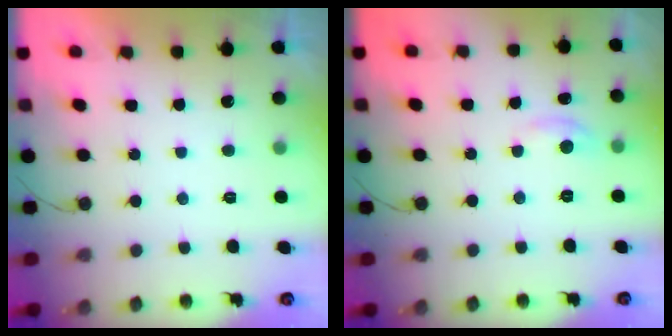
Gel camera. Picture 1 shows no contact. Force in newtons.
{"total": 3.3, "press": 3.3, "slide": 0.5}